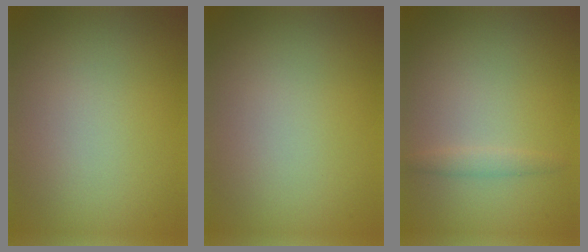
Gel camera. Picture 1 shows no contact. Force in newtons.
{"total": 0.0}
{"total": 1.1, "press": 1.1, "slide": 0.0}